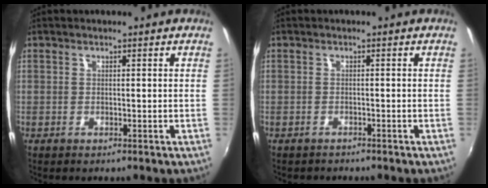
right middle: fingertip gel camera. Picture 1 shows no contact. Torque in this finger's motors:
{"motor_torque": [-0.26, 0.07, -0.04, 0.00]}